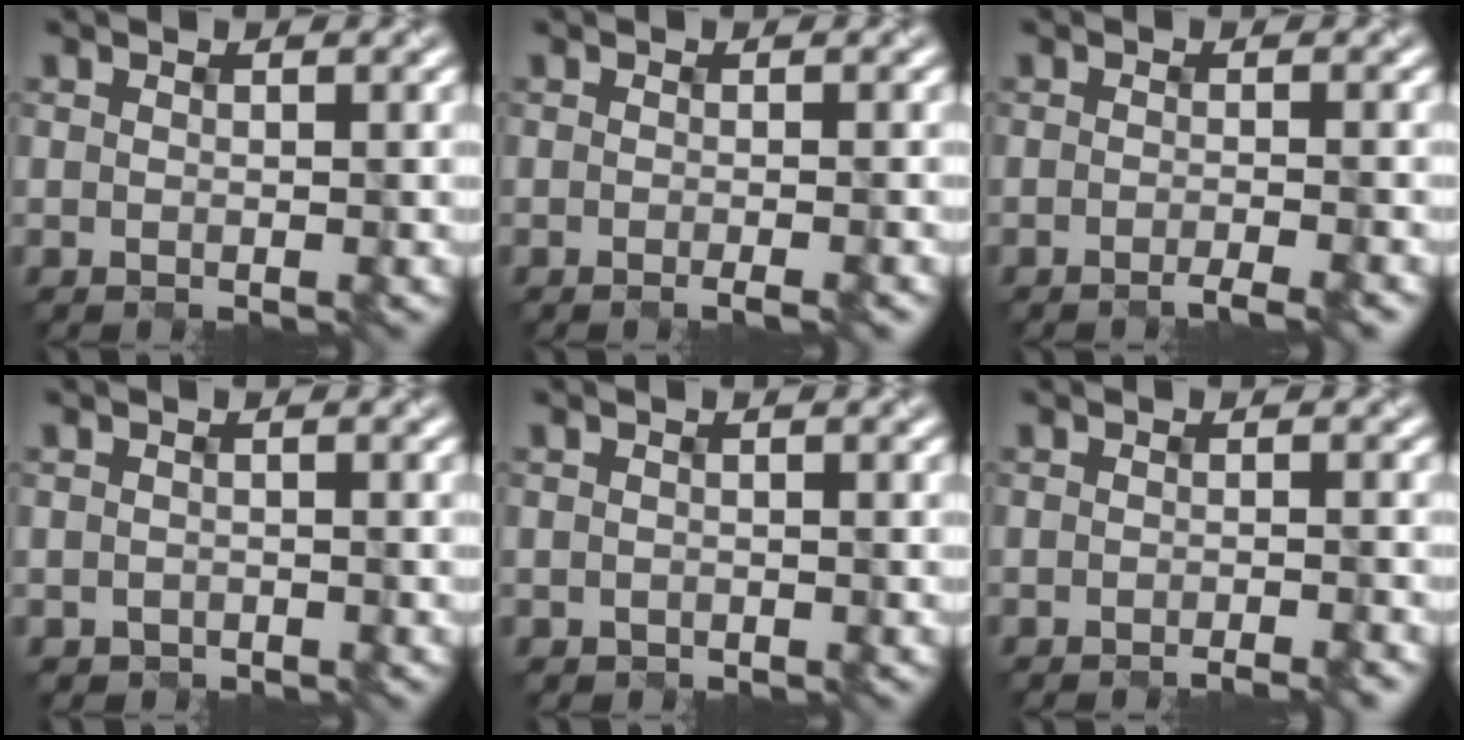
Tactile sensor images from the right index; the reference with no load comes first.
{"total": 1.4, "force": [-0.8, 0.2, 1.1], "torque": [-0.014, 0.002, -0.012]}
{"total": 1.9, "force": [-1.5, 0.2, 1.3], "torque": [-0.014, -0.003, -0.023]}
{"total": 0.8, "force": [-0.8, 0.2, -0.3], "torque": [0.002, -0.003, 0.001]}
{"total": 0.7, "force": [-0.6, 0.0, -0.4], "torque": [0.003, -0.001, 0.003]}
{"total": 1.5, "force": [-1.2, 0.1, 0.8], "torque": [-0.004, 0.001, -0.021]}